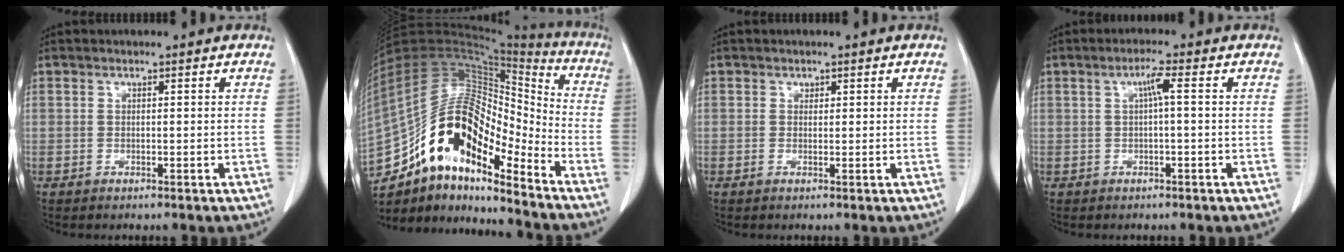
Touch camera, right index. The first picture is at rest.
{"total": 18.5, "force": [-12.3, 6.1, 12.4], "torque": [-0.221, 0.051, -0.213]}
{"total": 0.6, "force": [0.2, 0.5, 0.3], "torque": [-0.002, 0.000, 0.003]}
{"total": 2.5, "force": [0.4, 0.1, 2.5], "torque": [-0.045, 0.006, 0.006]}